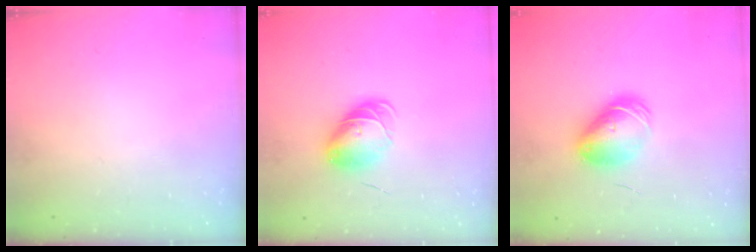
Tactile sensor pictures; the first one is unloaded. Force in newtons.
{"total": 7.4, "press": 7.4, "slide": 0.9}
{"total": 10.0, "press": 9.8, "slide": 2.2}